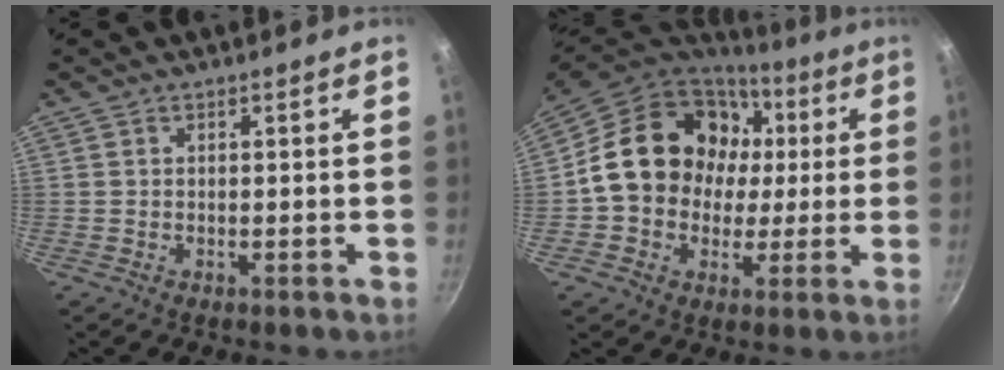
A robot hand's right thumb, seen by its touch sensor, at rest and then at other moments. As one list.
[{"total": 20.3, "force": [2.8, 16.9, 10.8], "torque": [-0.156, 0.035, 0.044]}]